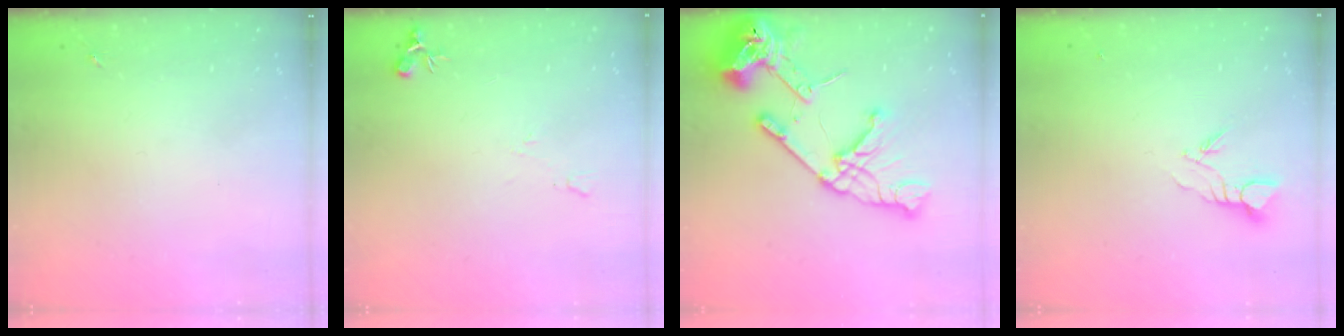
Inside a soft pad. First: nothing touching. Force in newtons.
{"total": 6.9, "press": 6.9, "slide": 0.7}
{"total": 24.0, "press": 23.9, "slide": 2.5}
{"total": 3.7, "press": 3.7, "slide": 0.1}